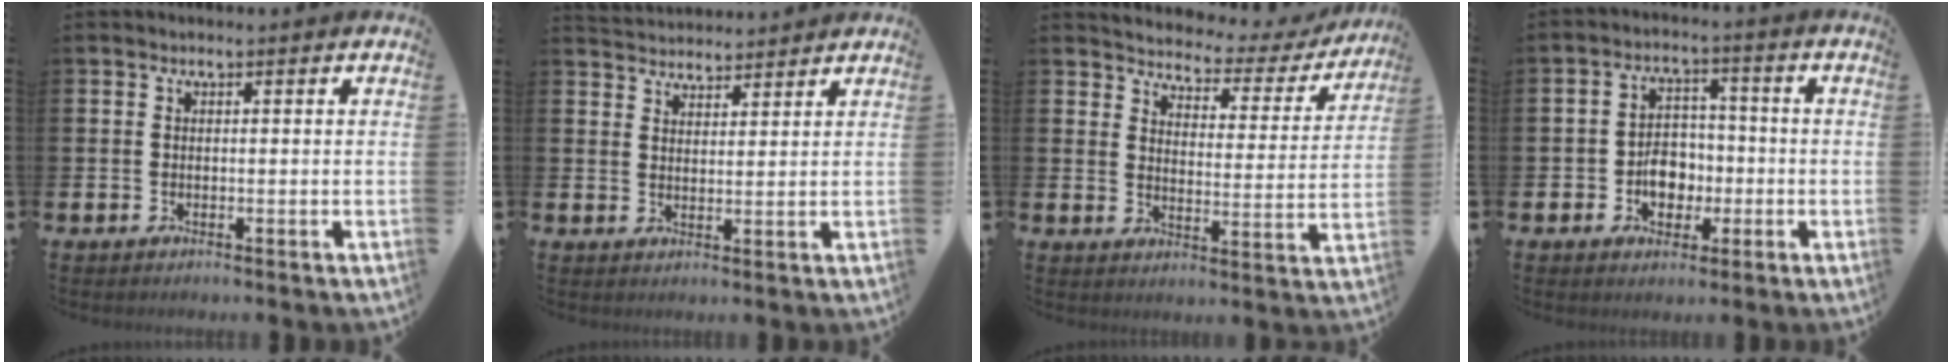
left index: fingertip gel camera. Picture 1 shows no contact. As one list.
[{"total": 3.4, "force": [3.3, 0.6, -0.5], "torque": [-0.001, -0.018, 0.060]}, {"total": 3.6, "force": [3.3, 1.3, 0.5], "torque": [-0.036, -0.033, 0.049]}, {"total": 4.9, "force": [-1.4, 3.8, 2.8], "torque": [-0.041, 0.005, -0.034]}]